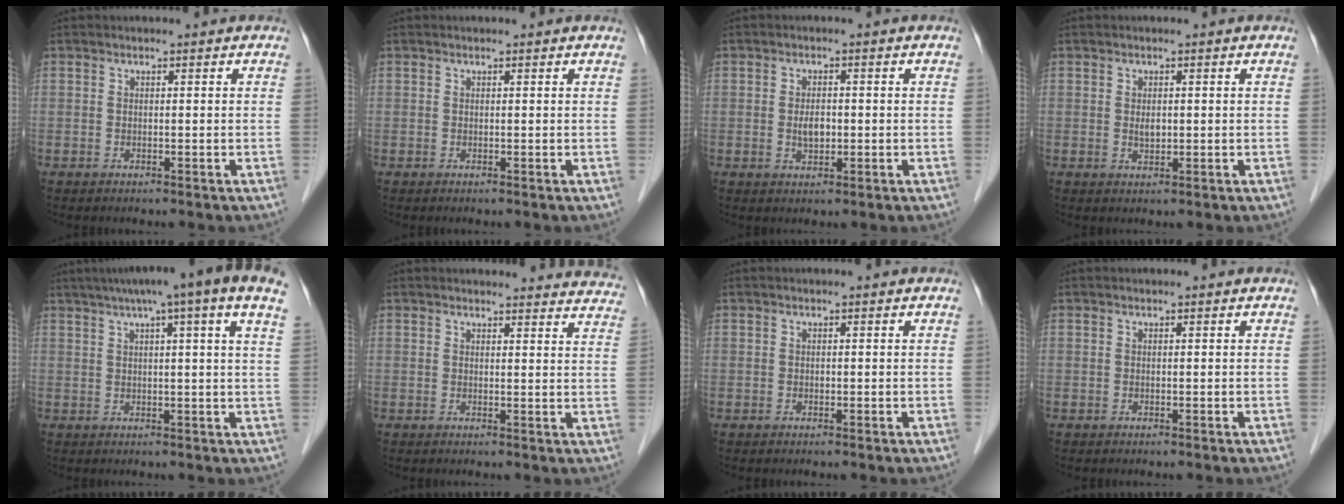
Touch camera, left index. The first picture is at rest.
{"total": 0.8, "force": [0.8, 0.1, 0.2], "torque": [-0.006, 0.007, 0.010]}
{"total": 2.6, "force": [-0.3, 1.3, 2.2], "torque": [-0.042, 0.000, -0.003]}
{"total": 1.4, "force": [0.1, 0.7, 1.2], "torque": [-0.021, -0.003, 0.005]}
{"total": 15.0, "force": [9.6, -0.1, 11.6], "torque": [-0.177, 0.048, 0.112]}
{"total": 15.2, "force": [14.8, 2.6, 1.9], "torque": [0.014, -0.045, 0.136]}
{"total": 0.0}
{"total": 0.0}